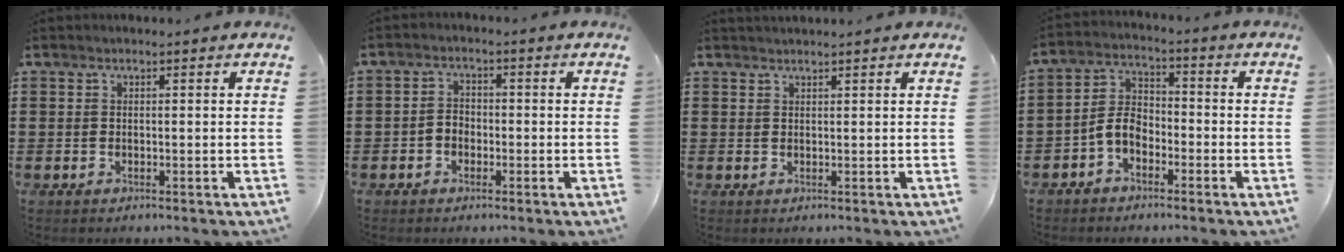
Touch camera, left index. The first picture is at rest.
{"total": 1.8, "force": [-1.0, 1.3, 0.7], "torque": [-0.017, 0.008, -0.023]}
{"total": 0.8, "force": [0.8, -0.1, 0.2], "torque": [-0.004, -0.002, 0.016]}
{"total": 4.9, "force": [-2.9, 2.9, 2.8], "torque": [-0.073, 0.006, -0.063]}